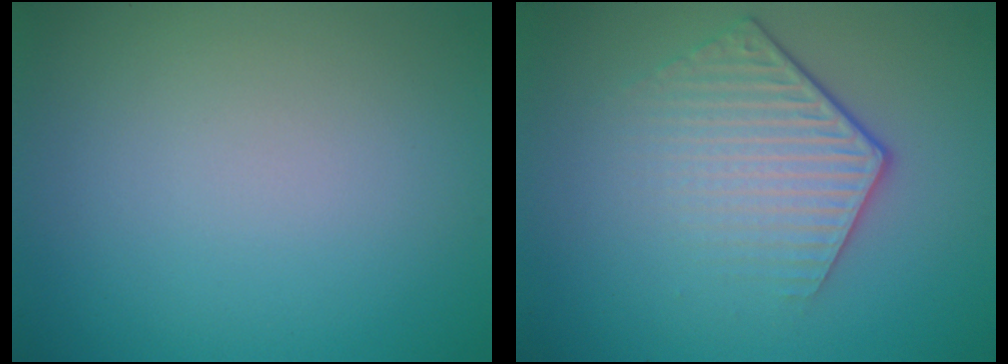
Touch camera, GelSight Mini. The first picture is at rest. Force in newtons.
{"total": 4.4, "press": 3.1, "slide": 3.1}